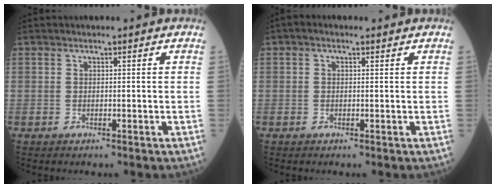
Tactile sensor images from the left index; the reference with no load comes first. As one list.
[{"total": 1.1, "force": [0.5, 0.6, 0.7], "torque": [-0.019, 0.009, 0.005]}]